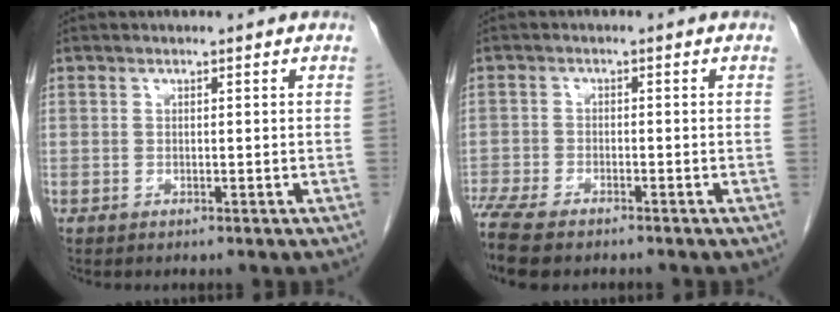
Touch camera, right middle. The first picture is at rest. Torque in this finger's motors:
{"motor_torque": [1.19, -0.95, 0.74, 0.21]}